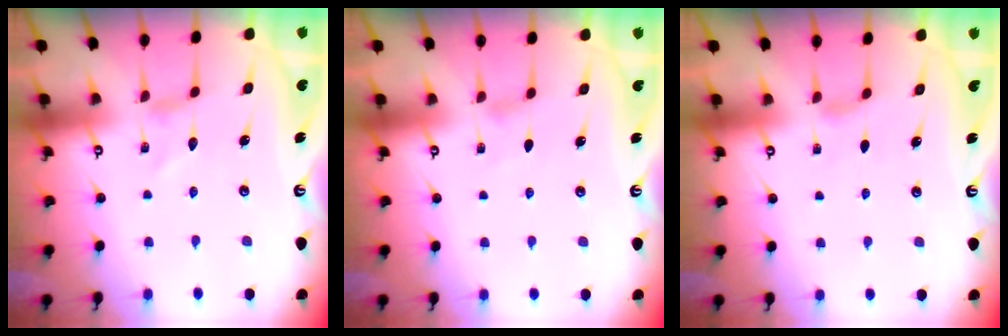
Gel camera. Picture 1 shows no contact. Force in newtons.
{"total": 0.6, "press": 0.5, "slide": 0.3}
{"total": 3.3, "press": 3.2, "slide": 0.6}